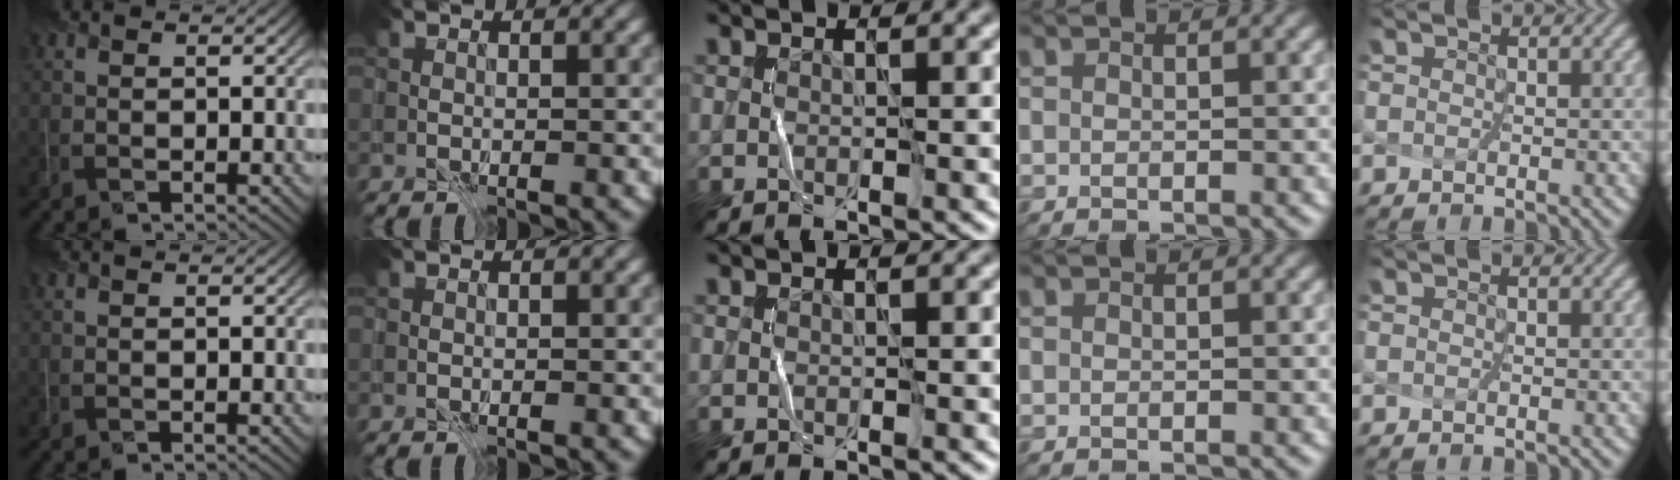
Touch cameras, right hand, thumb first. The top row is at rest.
{}